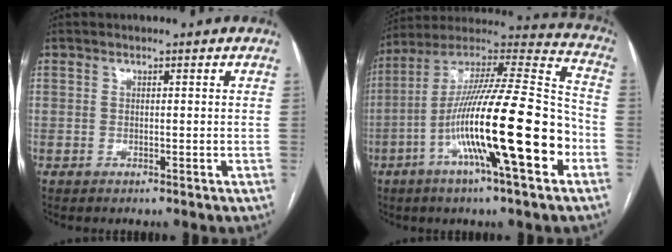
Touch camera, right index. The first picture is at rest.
{"total": 23.2, "force": [-7.4, 1.7, 22.0], "torque": [-0.369, -0.009, -0.131]}